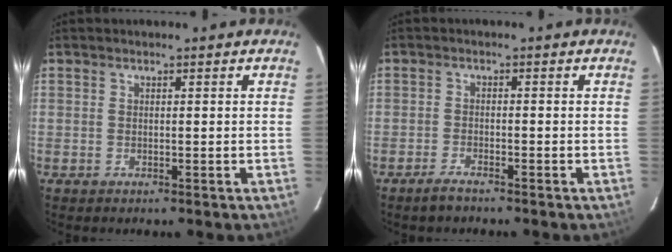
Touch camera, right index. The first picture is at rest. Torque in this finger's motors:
{"motor_torque": [-0.02, 0.06, 0.07, 0.02]}